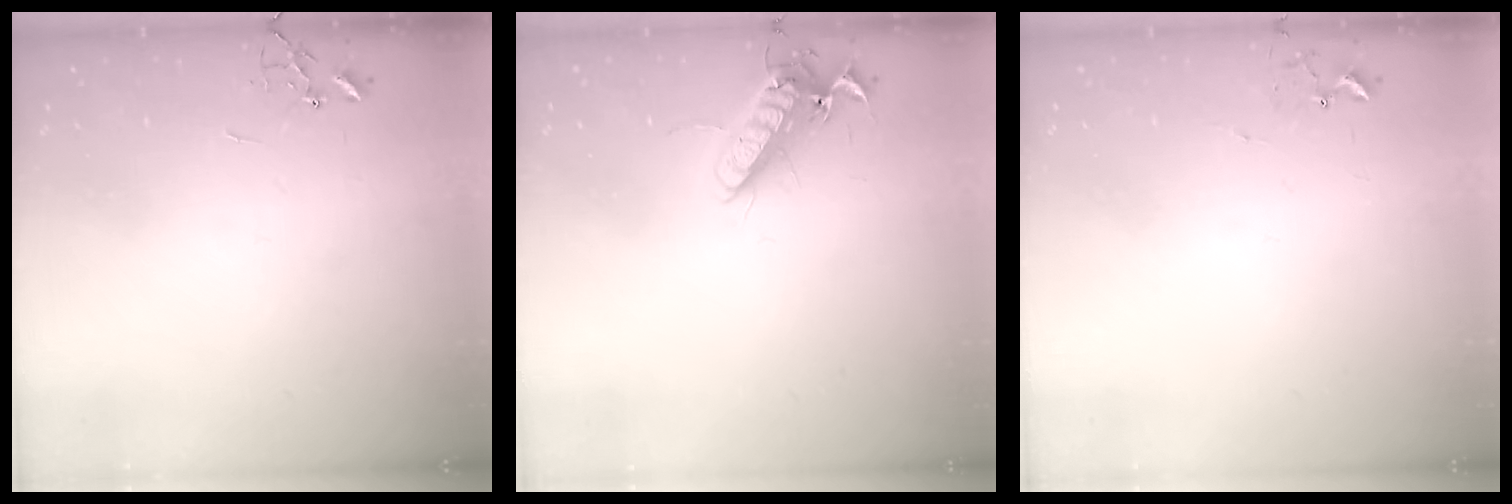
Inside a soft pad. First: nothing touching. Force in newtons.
{"total": 12.8, "press": 12.7, "slide": 1.8}
{"total": 5.4, "press": 5.4, "slide": 0.7}